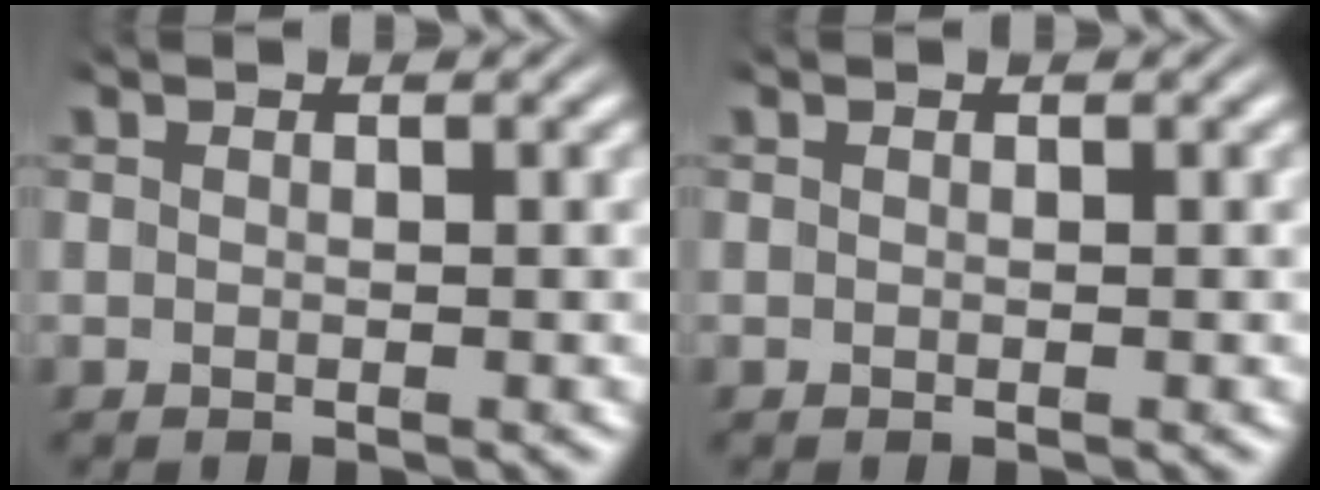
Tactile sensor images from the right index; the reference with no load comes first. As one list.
[{"total": 0.0}]